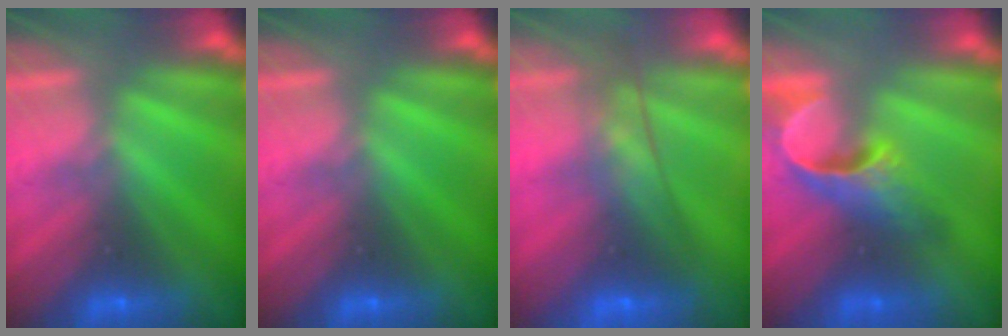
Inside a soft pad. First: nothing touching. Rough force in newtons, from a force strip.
{"total": 0.0}
{"total": 7.7}
{"total": 5.2}